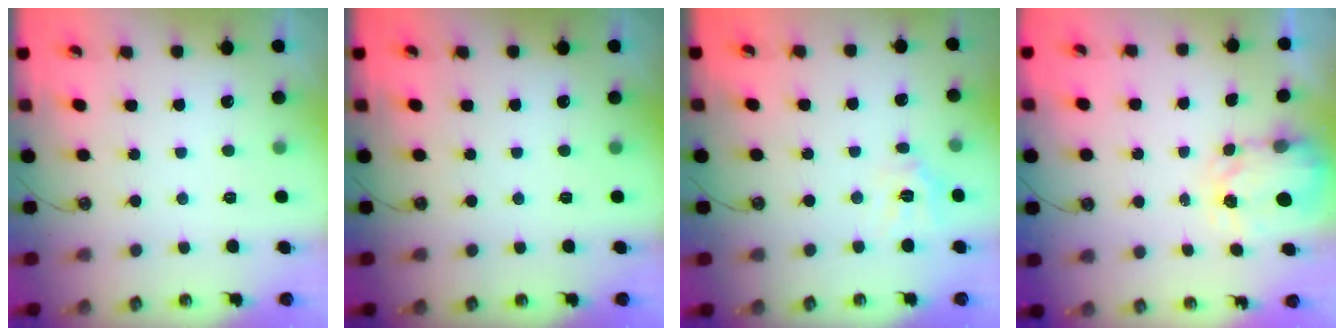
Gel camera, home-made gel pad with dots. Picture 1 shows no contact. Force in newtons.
{"total": 0.0}
{"total": 8.9, "press": 8.9, "slide": 0.9}
{"total": 3.6, "press": 3.6, "slide": 0.4}